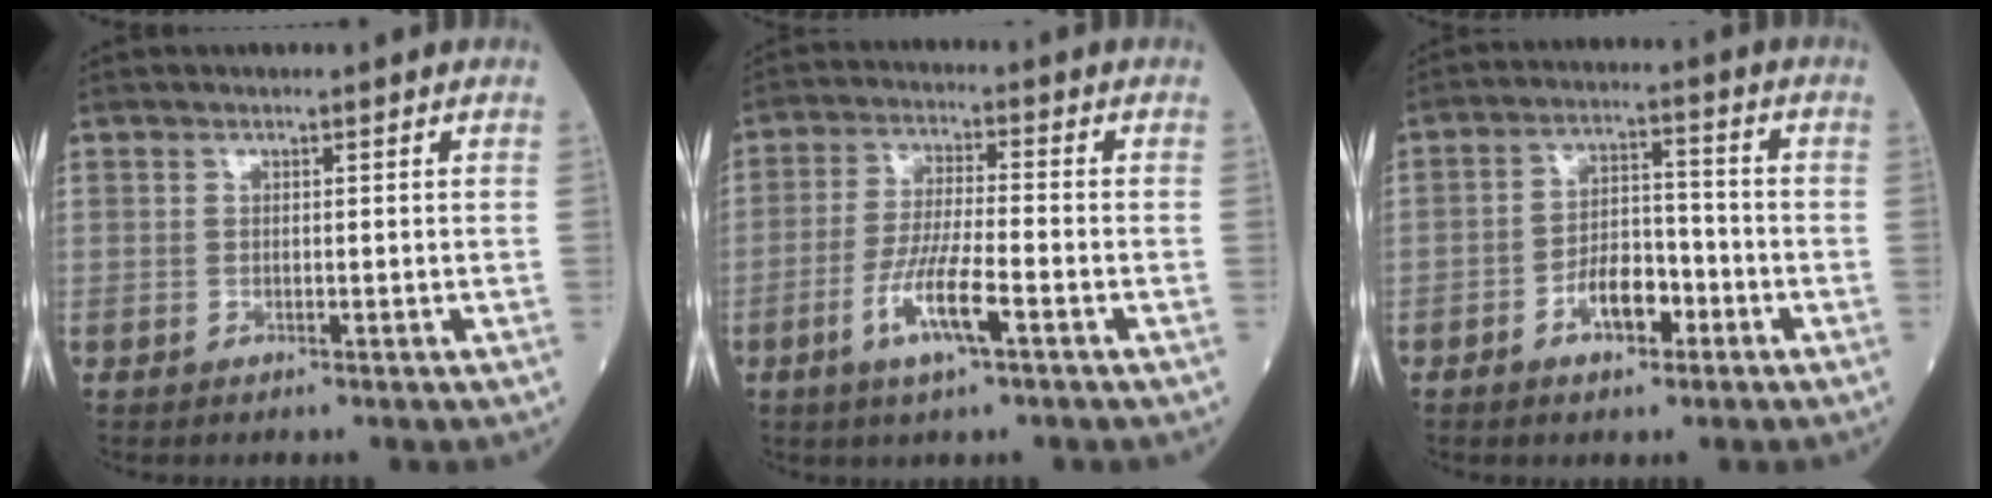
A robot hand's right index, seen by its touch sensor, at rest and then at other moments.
{"total": 8.1, "force": [-3.6, 0.8, 7.2], "torque": [-0.146, -0.008, -0.067]}
{"total": 6.6, "force": [-3.2, 3.1, 4.8], "torque": [-0.088, 0.015, -0.055]}